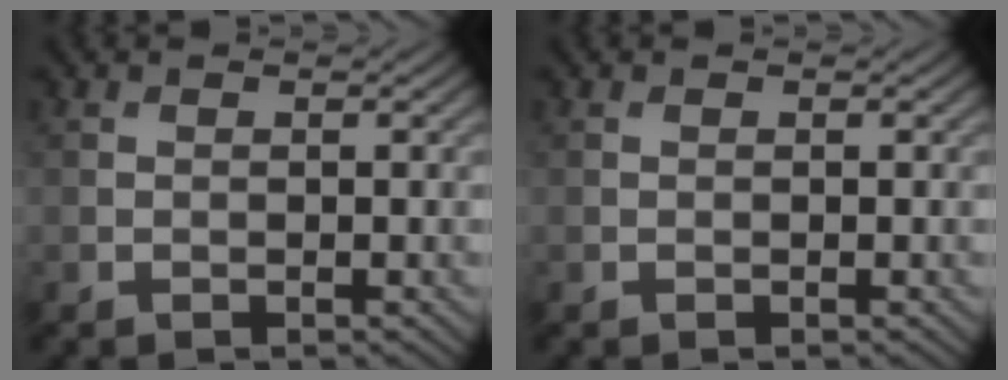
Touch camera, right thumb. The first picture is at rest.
{"total": 0.0}